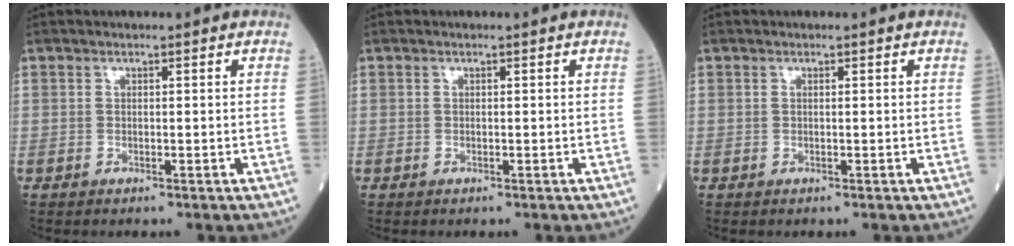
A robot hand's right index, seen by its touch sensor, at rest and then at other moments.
{"total": 0.0}
{"total": 0.0}